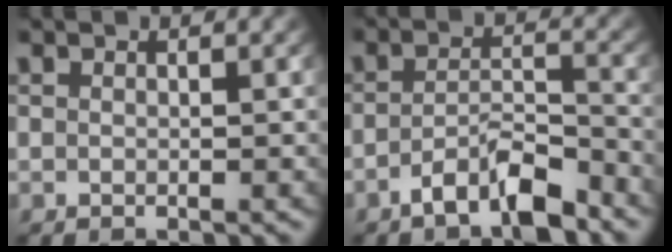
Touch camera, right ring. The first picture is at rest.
{"total": 5.4, "force": [-4.1, 1.9, 3.0], "torque": [-0.037, -0.004, -0.069]}